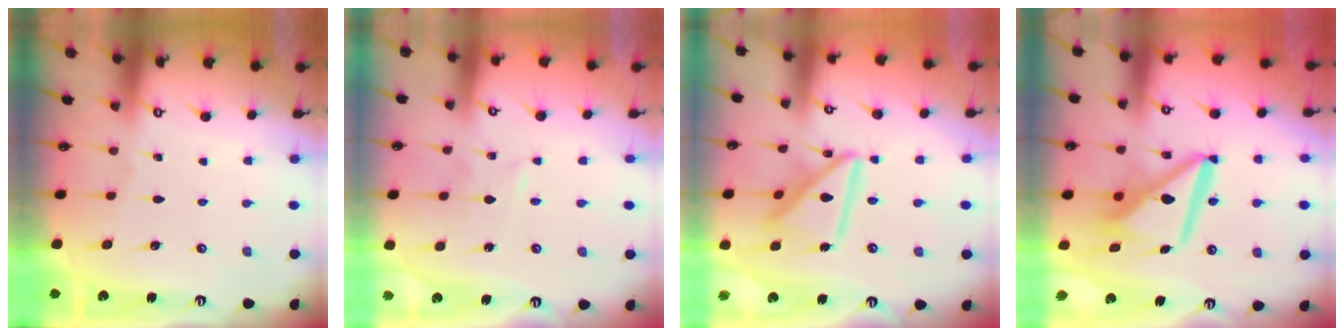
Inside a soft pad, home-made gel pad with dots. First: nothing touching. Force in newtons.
{"total": 1.6, "press": 1.6, "slide": 0.2}
{"total": 14.7, "press": 14.6, "slide": 1.6}
{"total": 12.9, "press": 12.8, "slide": 1.4}